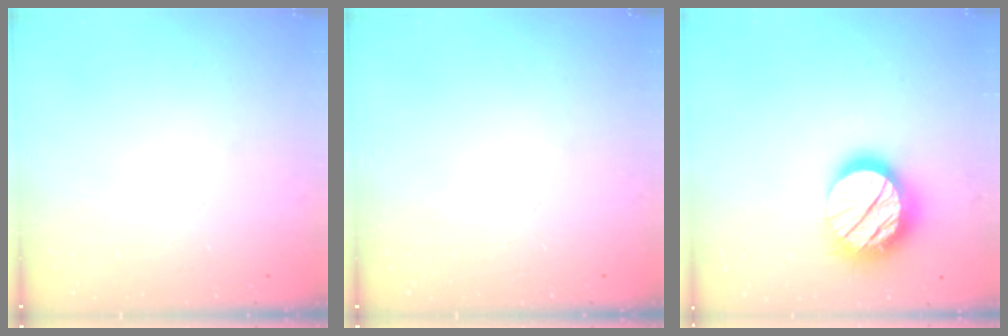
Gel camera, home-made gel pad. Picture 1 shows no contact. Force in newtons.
{"total": 0.0}
{"total": 19.1, "press": 19.0, "slide": 1.6}